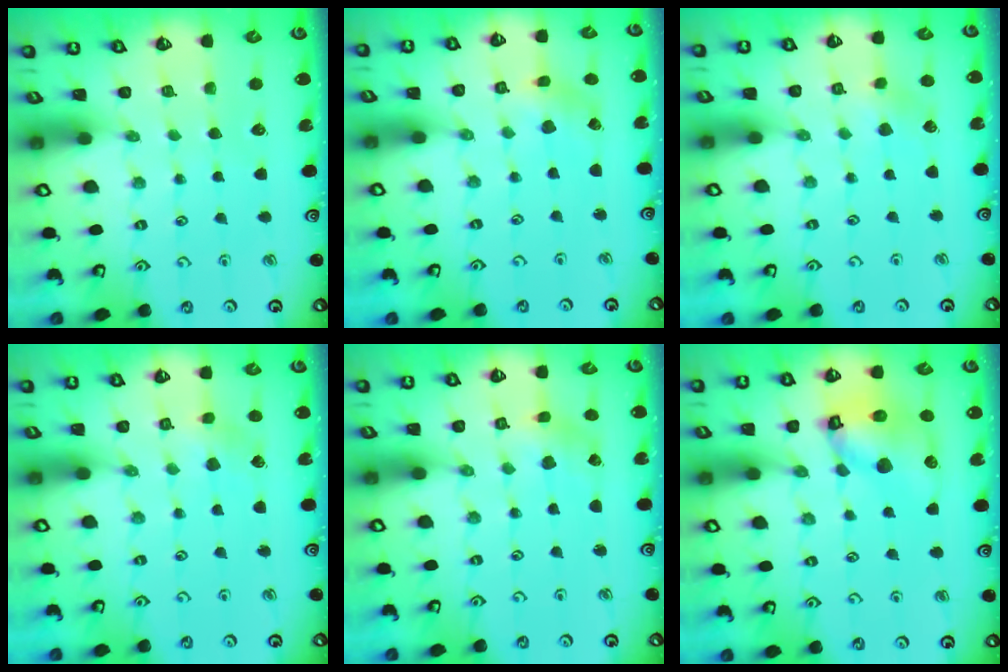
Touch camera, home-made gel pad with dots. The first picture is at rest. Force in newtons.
{"total": 1.7, "press": 1.7, "slide": 0.2}
{"total": 3.1, "press": 3.1, "slide": 0.4}
{"total": 3.2, "press": 3.1, "slide": 0.4}
{"total": 1.2, "press": 1.2, "slide": 0.2}
{"total": 13.5, "press": 13.3, "slide": 1.7}